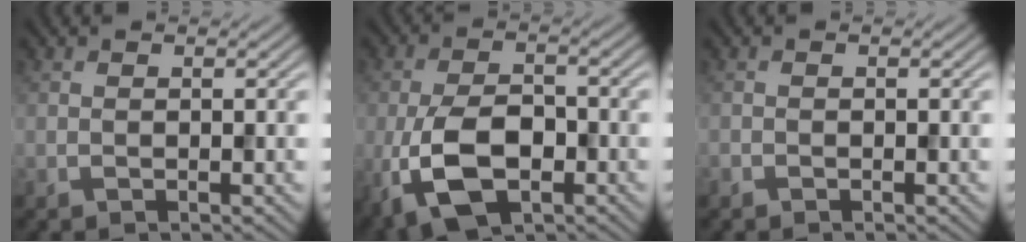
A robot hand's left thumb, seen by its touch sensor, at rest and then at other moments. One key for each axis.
{"total": 9.2, "fx": -3.5, "fy": 5.0, "fz": 6.9, "tx": -0.157, "ty": -0.015, "tz": -0.071}
{"total": 0.5, "fx": -0.4, "fy": 0.2, "fz": 0.1, "tx": -0.002, "ty": -0.003, "tz": -0.008}